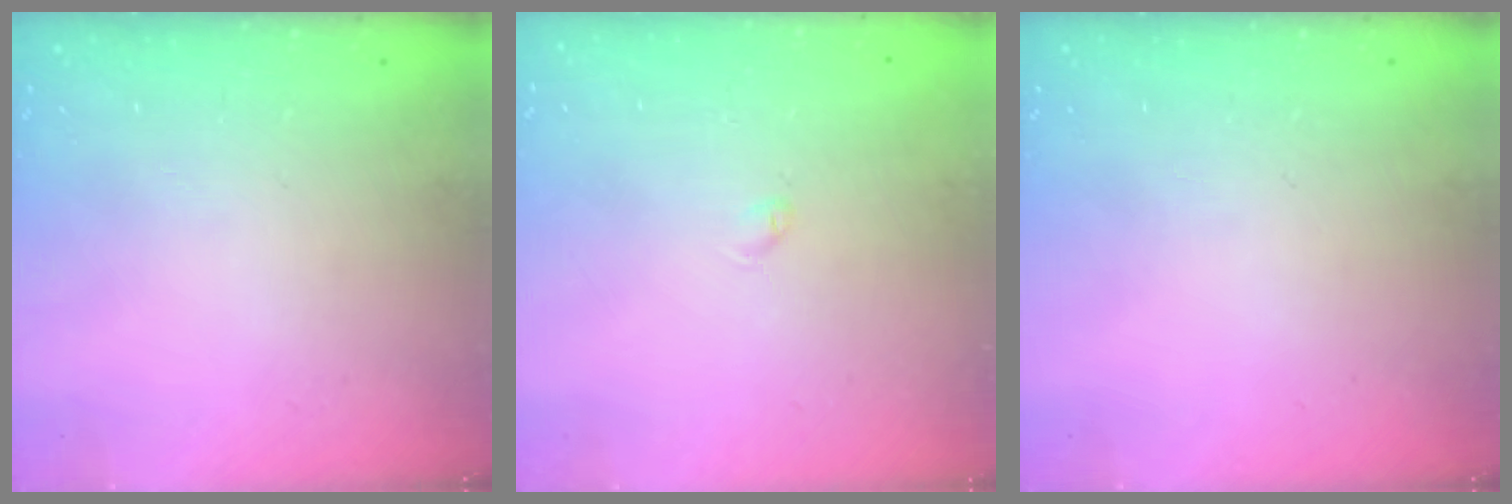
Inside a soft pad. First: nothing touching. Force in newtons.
{"total": 2.6, "press": 2.6, "slide": 0.4}
{"total": 0.0}